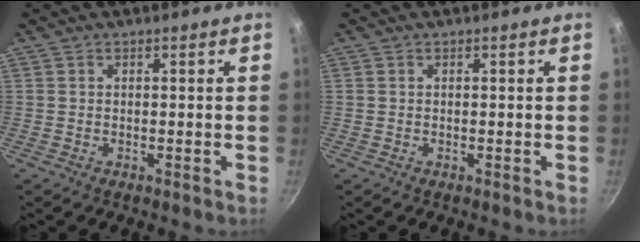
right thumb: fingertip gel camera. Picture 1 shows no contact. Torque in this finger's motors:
{"motor_torque": [-0.06, 0.06, 0.02, -0.04, 0.02]}